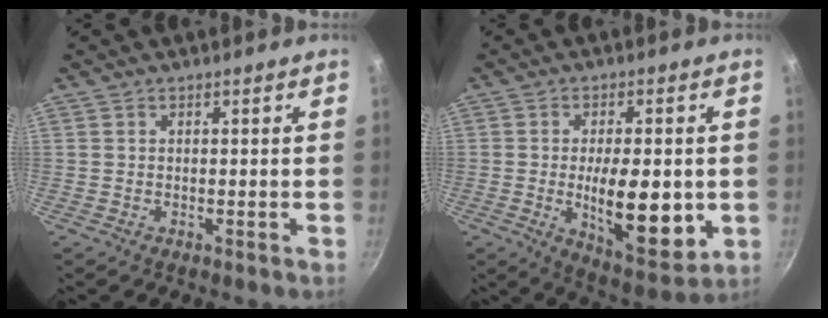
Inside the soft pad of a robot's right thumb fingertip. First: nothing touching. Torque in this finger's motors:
{"motor_torque": [1.06, 2.85, 0.68, 0.68, 0.38]}